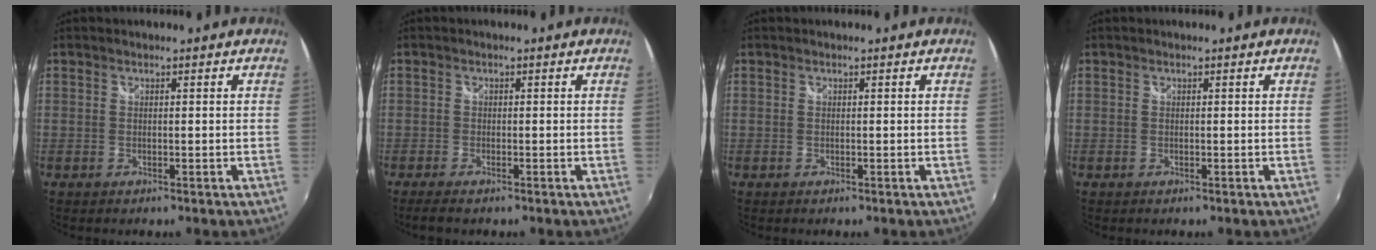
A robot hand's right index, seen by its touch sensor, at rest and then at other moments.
{"total": 3.3, "force": [-2.6, 0.9, 1.8], "torque": [-0.044, -0.013, -0.048]}
{"total": 0.0}
{"total": 0.0}